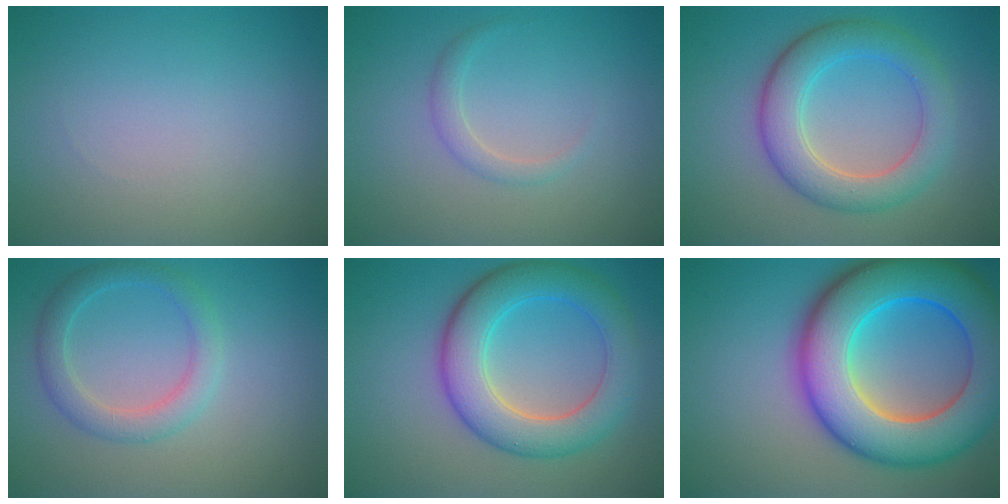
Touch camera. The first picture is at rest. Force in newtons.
{"total": 1.4, "press": 1.4, "slide": 0.1}
{"total": 5.8, "press": 5.8, "slide": 0.4}
{"total": 3.0, "press": 3.0, "slide": 0.2}
{"total": 7.0, "press": 7.0, "slide": 0.2}
{"total": 13.5, "press": 13.5, "slide": 0.2}